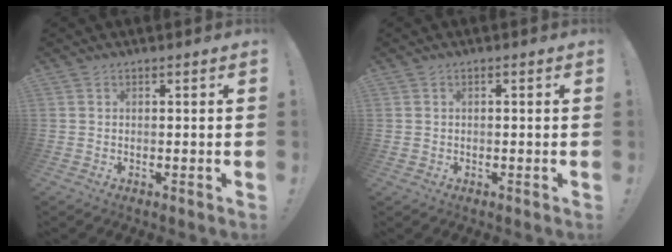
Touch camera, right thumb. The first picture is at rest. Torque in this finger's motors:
{"motor_torque": [0.06, -0.20, 0.05, -0.03, -0.02]}